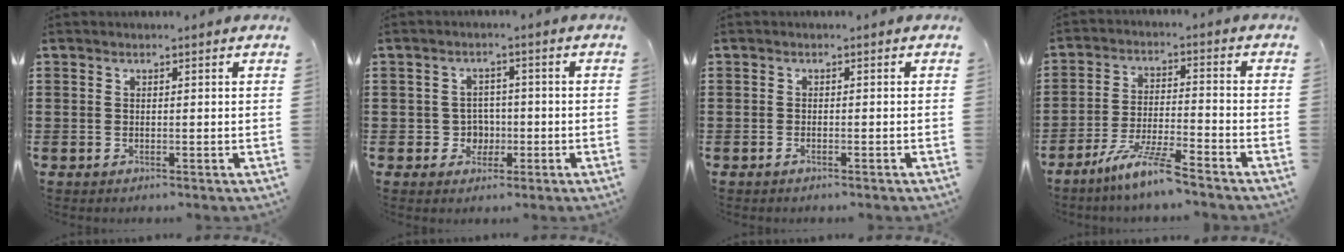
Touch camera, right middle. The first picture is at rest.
{"total": 3.3, "force": [-0.8, 3.0, 1.1], "torque": [-0.031, 0.005, -0.019]}
{"total": 0.6, "force": [-0.5, 0.1, 0.4], "torque": [-0.010, -0.002, -0.009]}
{"total": 7.5, "force": [-6.2, -0.2, 4.1], "torque": [-0.090, -0.013, -0.121]}